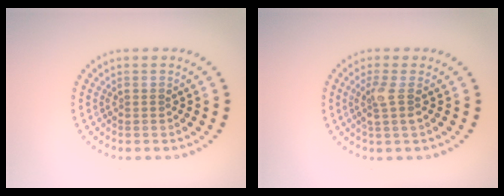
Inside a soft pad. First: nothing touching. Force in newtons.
{"total": 2.0, "press": 1.5, "slide": 1.3}